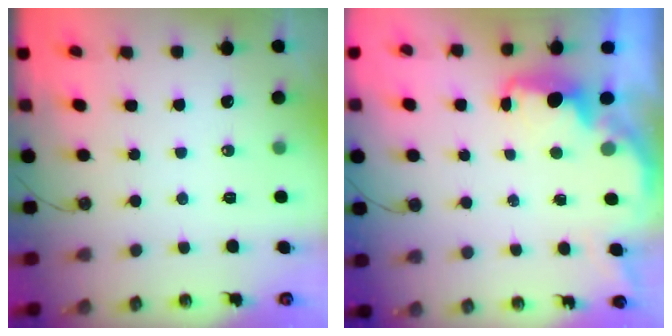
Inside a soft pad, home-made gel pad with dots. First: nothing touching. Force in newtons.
{"total": 2.4, "press": 2.2, "slide": 0.8}